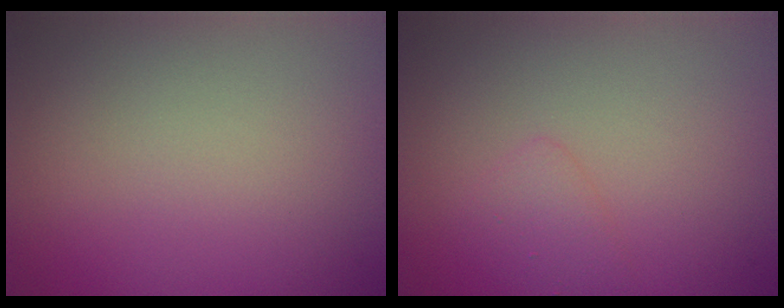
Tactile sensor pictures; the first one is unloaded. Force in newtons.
{"total": 1.3, "press": 1.3, "slide": 0.1}